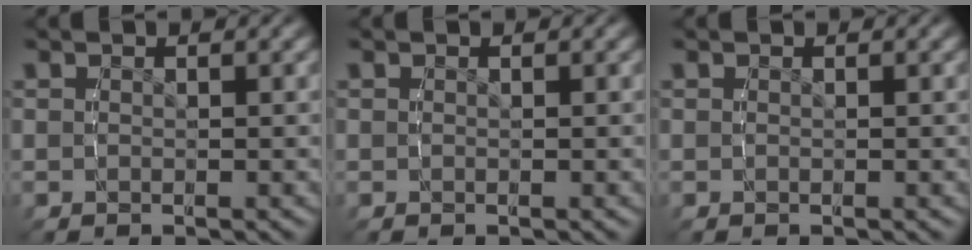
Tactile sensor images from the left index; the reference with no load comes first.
{"total": 0.0}
{"total": 0.0}